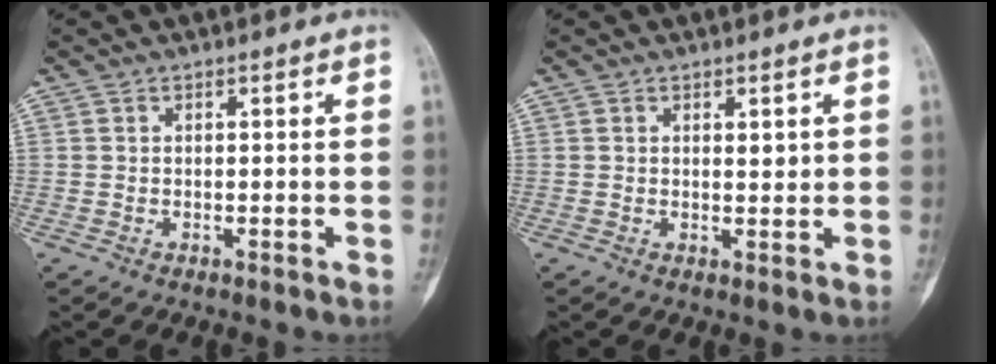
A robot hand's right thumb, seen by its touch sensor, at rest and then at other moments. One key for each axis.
{"total": 1.7, "fx": 0.6, "fy": 0.8, "fz": 1.4, "tx": -0.013, "ty": -0.005, "tz": 0.010}